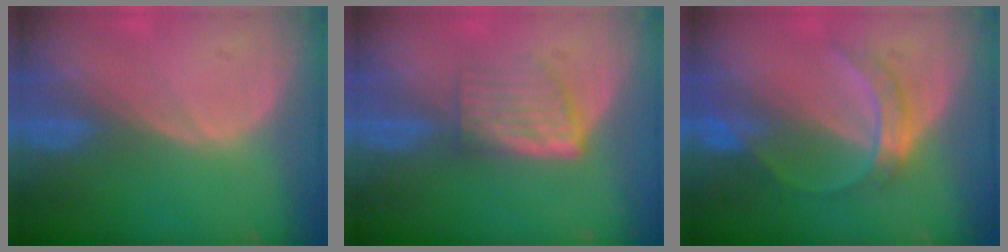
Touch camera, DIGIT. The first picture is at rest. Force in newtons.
{"total": 6.0, "press": 5.4, "slide": 2.7}
{"total": 5.1, "press": 5.1, "slide": 0.5}